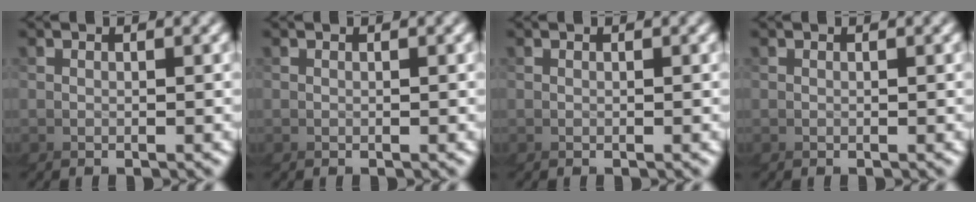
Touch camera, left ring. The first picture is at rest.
{"total": 0.0}
{"total": 0.0}
{"total": 0.0}